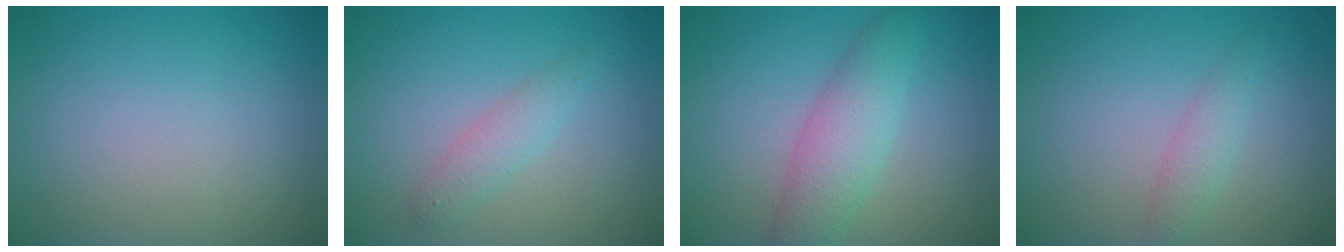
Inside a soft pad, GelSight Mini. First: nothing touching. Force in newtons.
{"total": 1.9, "press": 1.9, "slide": 0.0}
{"total": 4.4, "press": 4.4, "slide": 0.1}
{"total": 1.7, "press": 1.7, "slide": 0.1}